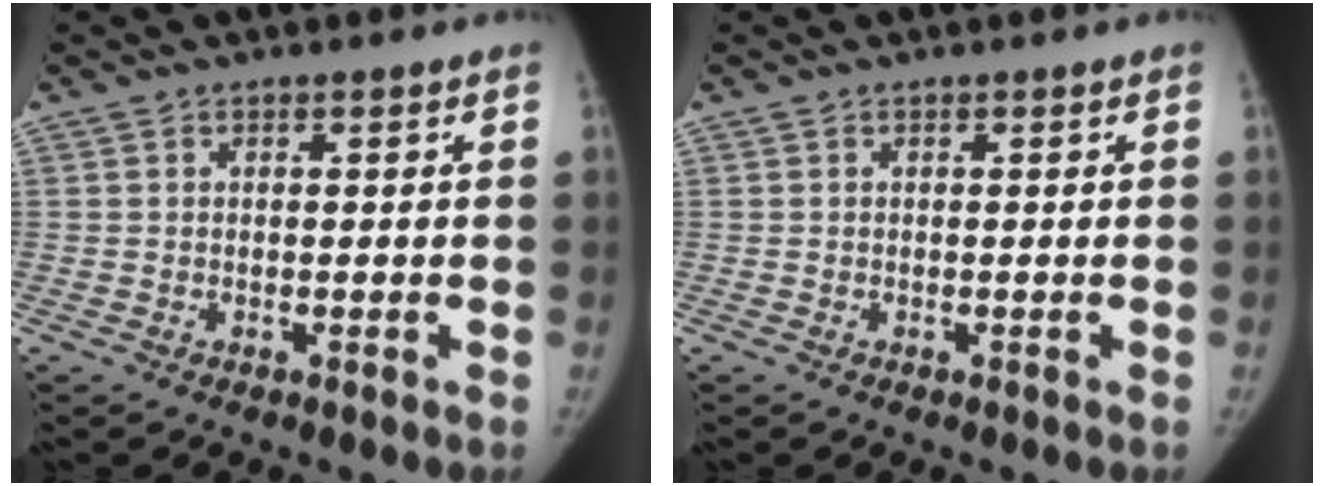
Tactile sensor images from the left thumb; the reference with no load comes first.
{"total": 0.0}